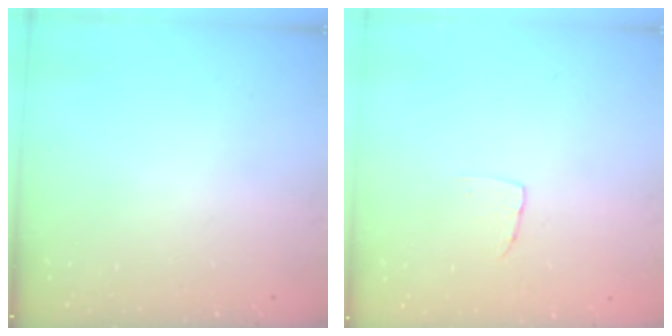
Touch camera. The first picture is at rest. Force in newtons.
{"total": 2.9, "press": 2.9, "slide": 0.1}